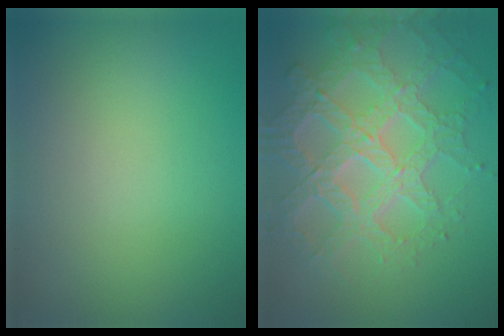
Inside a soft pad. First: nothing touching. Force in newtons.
{"total": 8.1, "press": 6.0, "slide": 5.5}